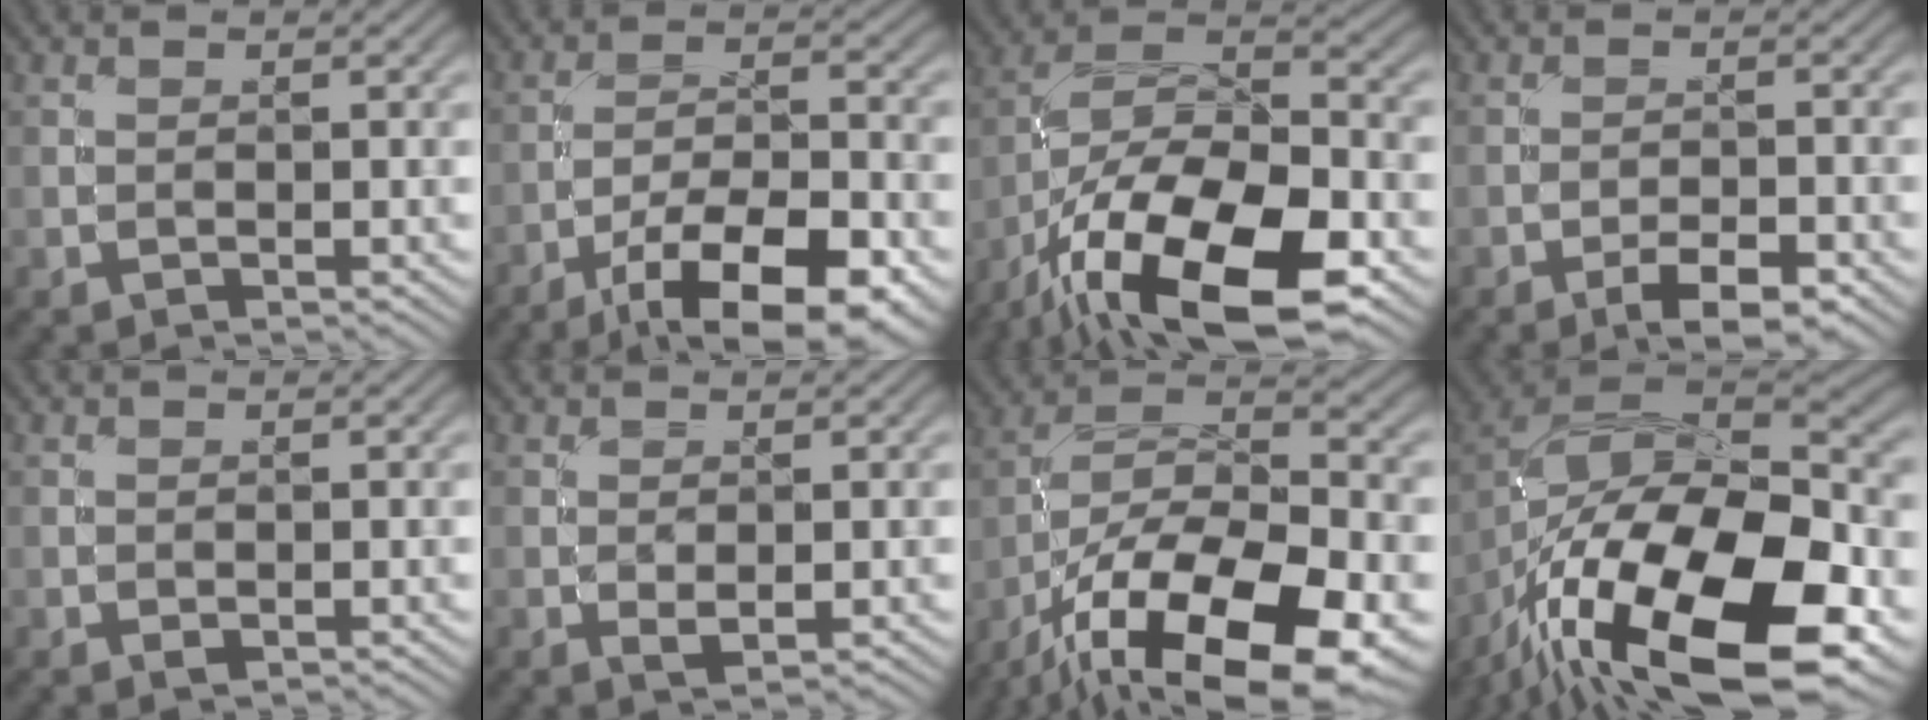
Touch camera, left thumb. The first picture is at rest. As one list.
[{"total": 14.7, "force": [-9.2, 5.1, 10.2], "torque": [-0.171, -0.021, -0.141]}, {"total": 18.6, "force": [-10.5, 7.6, 13.4], "torque": [-0.247, -0.018, -0.188]}, {"total": 4.6, "force": [-2.9, 1.4, 3.3], "torque": [-0.053, 0.006, -0.047]}, {"total": 0.6, "force": [-0.1, 0.4, 0.5], "torque": [-0.007, -0.001, -0.003]}, {"total": 1.8, "force": [-0.1, 0.8, 1.6], "torque": [-0.029, -0.004, 0.000]}, {"total": 19.6, "force": [-11.9, 7.7, 13.5], "torque": [-0.229, -0.040, -0.189]}, {"total": 20.5, "force": [-10.6, 8.9, 15.1], "torque": [-0.308, -0.024, -0.162]}]